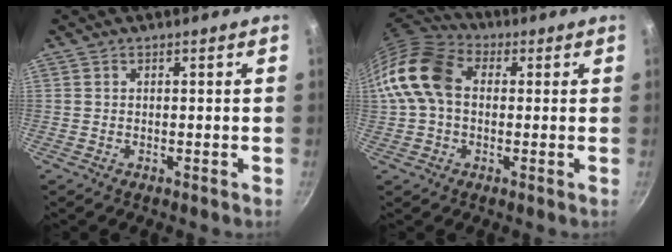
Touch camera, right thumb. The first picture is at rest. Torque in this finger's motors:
{"motor_torque": [1.79, 1.71, 0.98, -0.26, 0.41]}